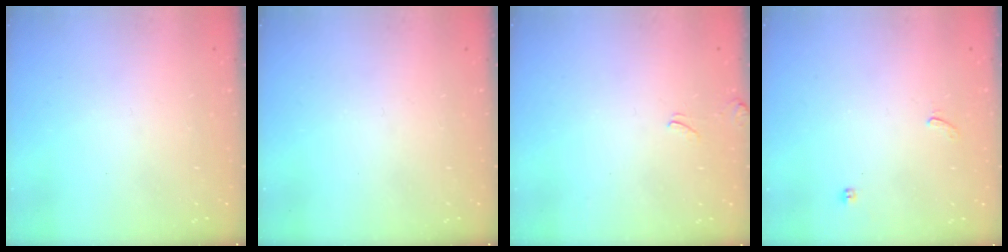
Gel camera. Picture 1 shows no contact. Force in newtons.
{"total": 0.0}
{"total": 2.0, "press": 2.0, "slide": 0.4}
{"total": 1.1, "press": 0.7, "slide": 0.8}